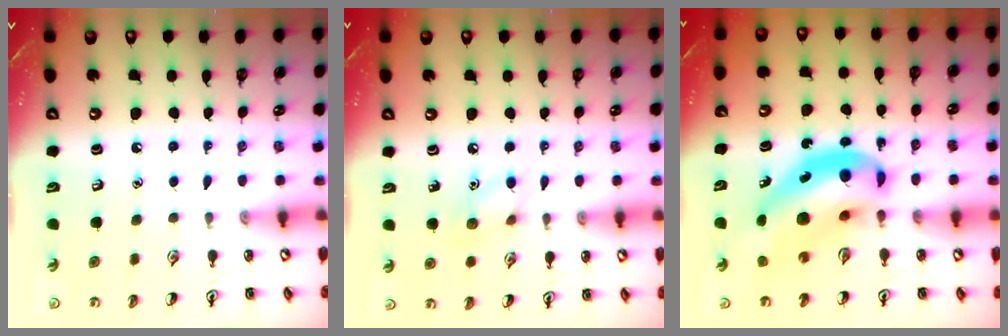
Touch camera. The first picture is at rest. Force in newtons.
{"total": 6.3, "press": 6.0, "slide": 1.7}
{"total": 14.1, "press": 13.4, "slide": 4.2}